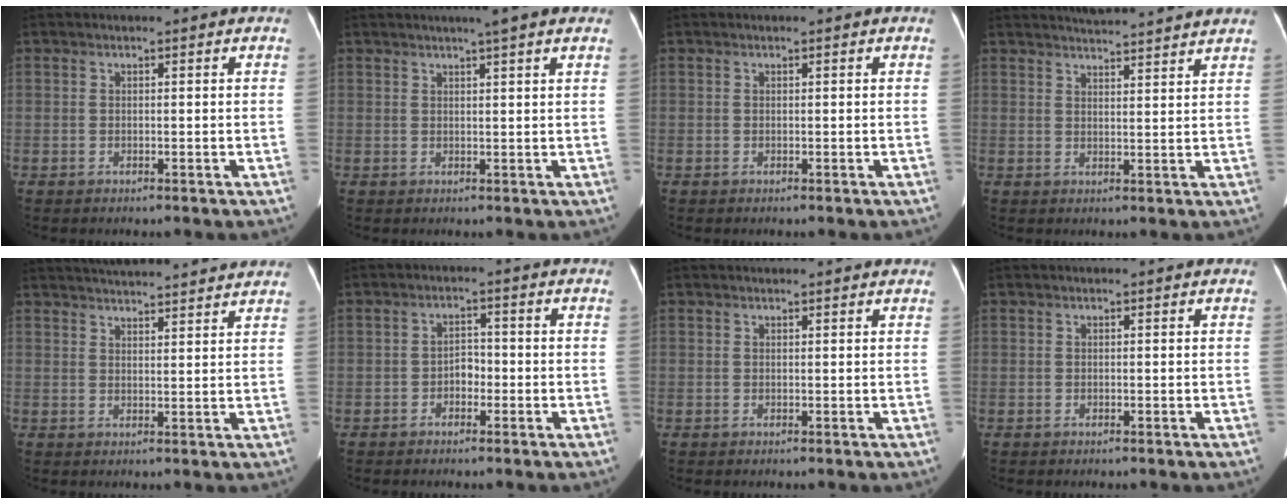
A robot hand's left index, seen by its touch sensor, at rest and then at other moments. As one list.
[{"total": 4.3, "force": [3.3, -0.3, 2.8], "torque": [-0.038, 0.016, 0.043]}, {"total": 0.0}, {"total": 10.2, "force": [9.6, 0.0, 3.4], "torque": [-0.053, 0.017, 0.120]}, {"total": 15.4, "force": [14.4, 1.1, 5.3], "torque": [-0.083, 0.032, 0.192]}, {"total": 2.4, "force": [-1.0, 1.6, 1.5], "torque": [-0.020, 0.011, -0.022]}, {"total": 1.5, "force": [1.4, 0.2, 0.4], "torque": [-0.005, 0.016, 0.017]}, {"total": 0.0}]